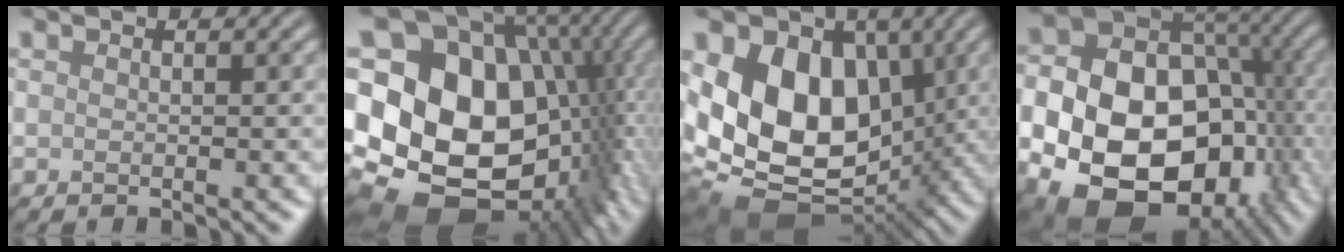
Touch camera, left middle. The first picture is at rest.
{"total": 20.6, "force": [-1.2, 15.3, 13.8], "torque": [-0.222, -0.005, 0.010]}
{"total": 16.6, "force": [1.3, 11.8, 11.6], "torque": [-0.186, -0.001, 0.035]}
{"total": 21.3, "force": [-6.3, 16.1, 12.4], "torque": [-0.205, -0.045, -0.102]}